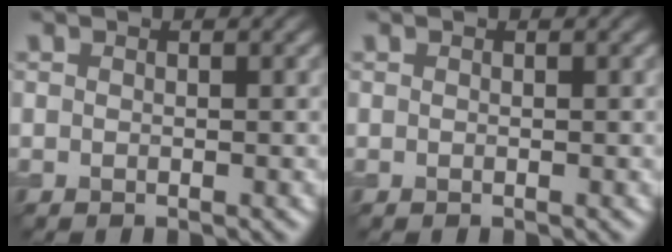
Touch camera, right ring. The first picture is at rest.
{"total": 0.0}